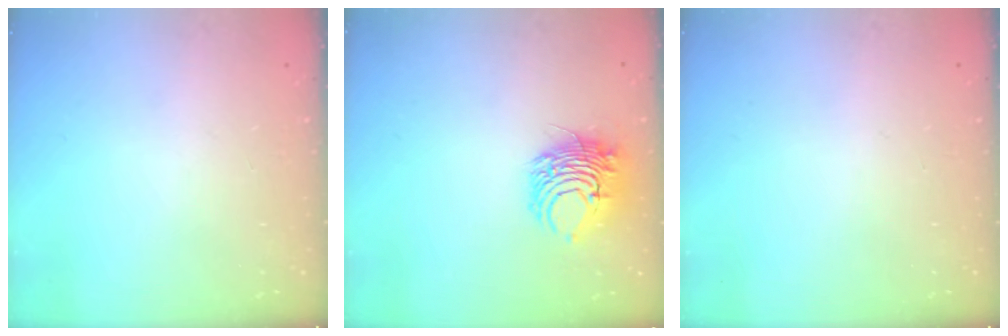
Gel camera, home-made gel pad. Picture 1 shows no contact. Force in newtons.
{"total": 8.5, "press": 8.4, "slide": 1.4}
{"total": 0.0}